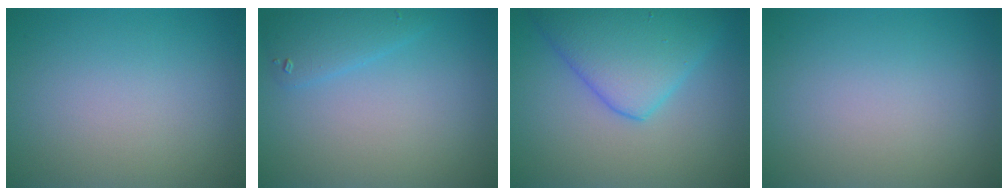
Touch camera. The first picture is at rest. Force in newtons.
{"total": 2.1, "press": 2.1, "slide": 0.2}
{"total": 6.6, "press": 6.6, "slide": 0.3}
{"total": 0.0}